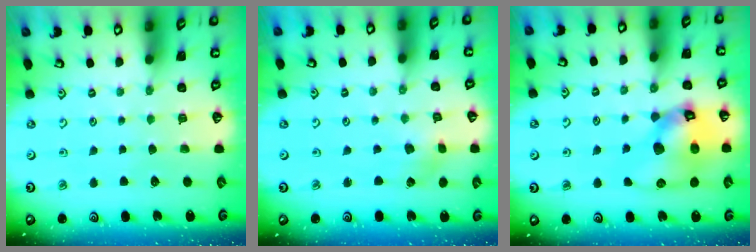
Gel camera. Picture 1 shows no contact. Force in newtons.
{"total": 2.6, "press": 2.6, "slide": 0.5}
{"total": 16.3, "press": 16.2, "slide": 2.3}